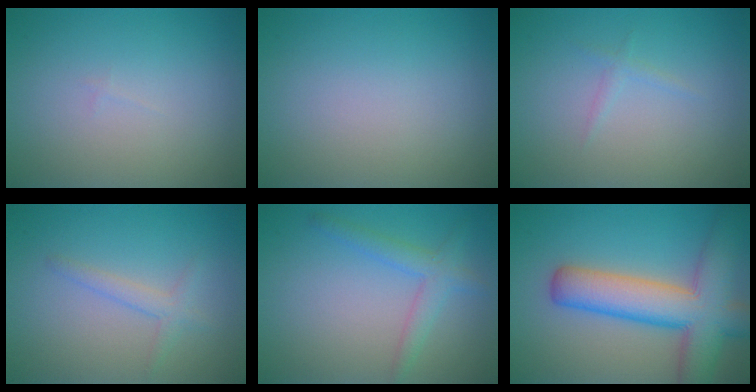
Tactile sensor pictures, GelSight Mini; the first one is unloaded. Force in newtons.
{"total": 0.0}
{"total": 0.8, "press": 0.8, "slide": 0.0}
{"total": 1.6, "press": 1.6, "slide": 0.1}
{"total": 2.5, "press": 2.5, "slide": 0.1}
{"total": 9.3, "press": 9.3, "slide": 0.4}